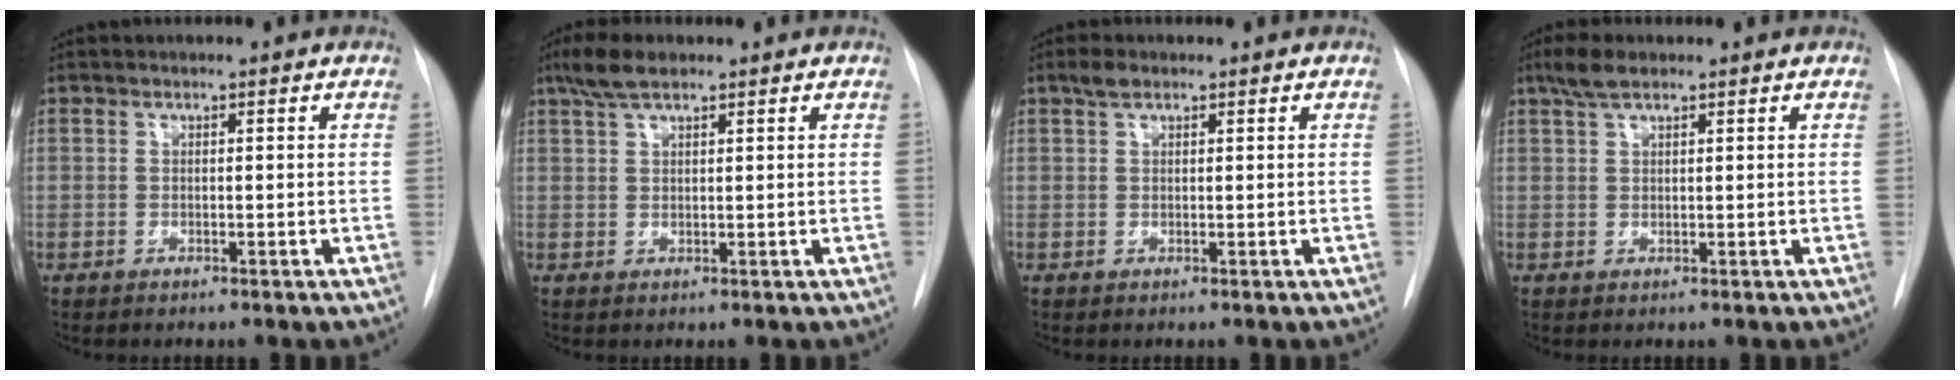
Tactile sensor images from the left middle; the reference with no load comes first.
{"total": 4.2, "force": [3.0, 1.1, 2.7], "torque": [-0.061, 0.013, 0.059]}
{"total": 1.0, "force": [0.7, 0.4, 0.6], "torque": [-0.014, 0.010, 0.012]}
{"total": 3.2, "force": [2.3, 0.8, 2.1], "torque": [-0.048, 0.010, 0.046]}